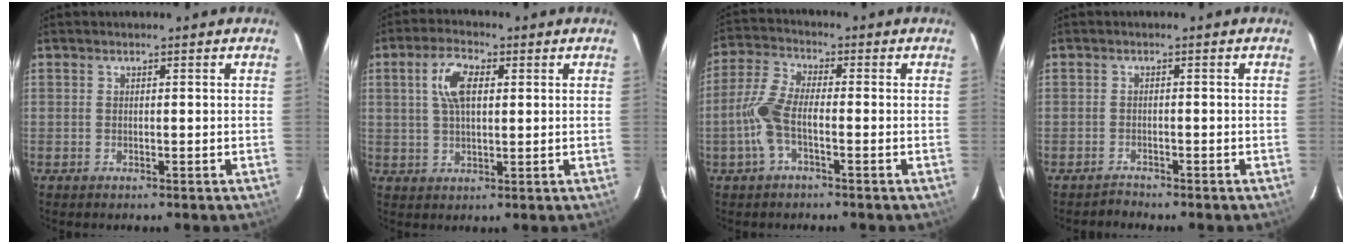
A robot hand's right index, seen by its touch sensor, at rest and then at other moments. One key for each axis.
{"total": 6.9, "fx": 1.8, "fy": 3.4, "fz": 5.8, "tx": -0.108, "ty": 0.014, "tz": 0.036}
{"total": 7.9, "fx": -2.4, "fy": 2.6, "fz": 7.1, "tx": -0.165, "ty": 0.008, "tz": -0.053}
{"total": 1.4, "fx": -1.3, "fy": 0.2, "fz": -0.2, "tx": 0.003, "ty": 0.002, "tz": -0.024}